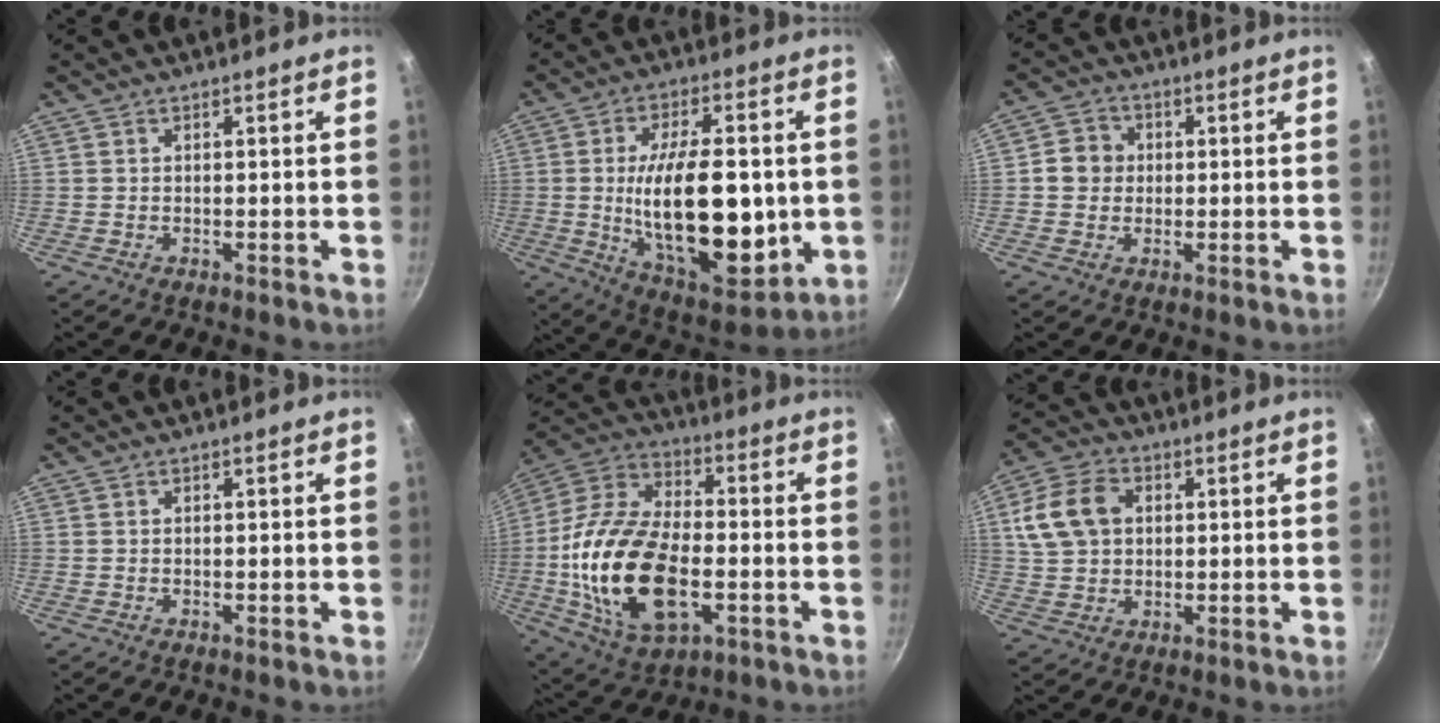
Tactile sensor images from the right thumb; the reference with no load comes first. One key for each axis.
{"total": 24.2, "fx": -1.1, "fy": 11.5, "fz": 21.2, "tx": -0.324, "ty": -0.013, "tz": -0.007}
{"total": 5.2, "fx": 0.3, "fy": 4.9, "fz": 1.9, "tx": -0.007, "ty": 0.007, "tz": -0.008}
{"total": 0.0}
{"total": 24.1, "fx": -4.2, "fy": 13.4, "fz": 19.5, "tx": -0.375, "ty": 0.023, "tz": -0.076}
{"total": 11.4, "fx": 2.5, "fy": 8.4, "fz": 7.2, "tx": -0.125, "ty": 0.011, "tz": 0.039}